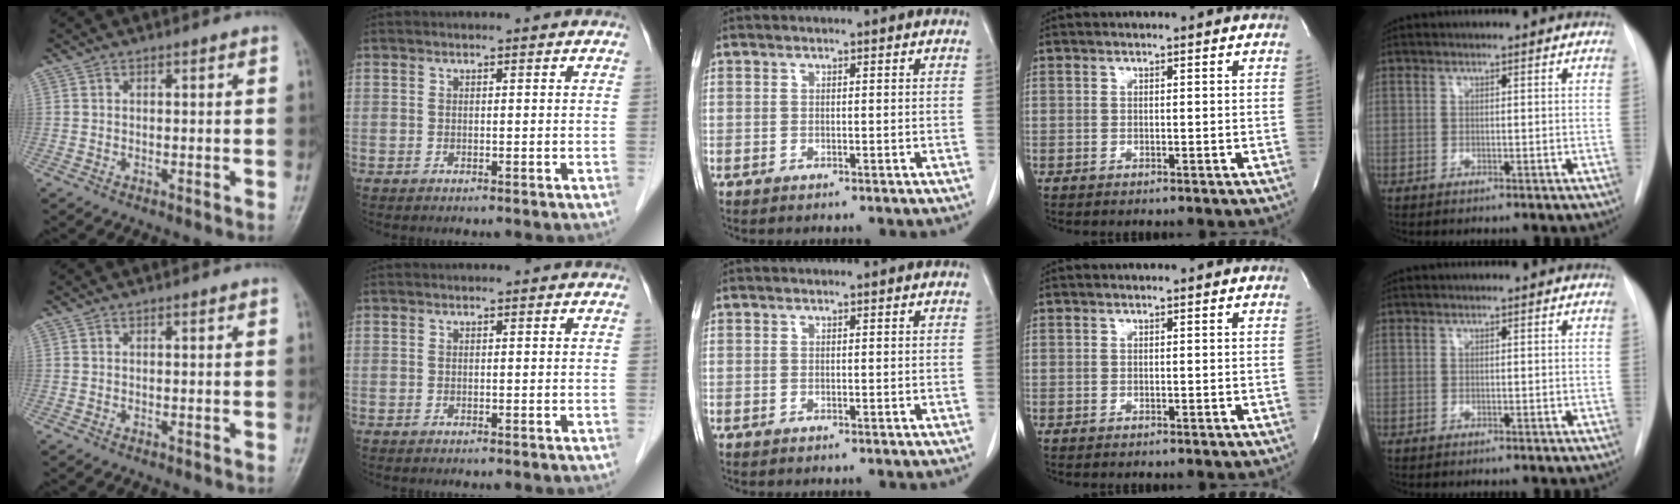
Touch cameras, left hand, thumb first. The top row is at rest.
{}